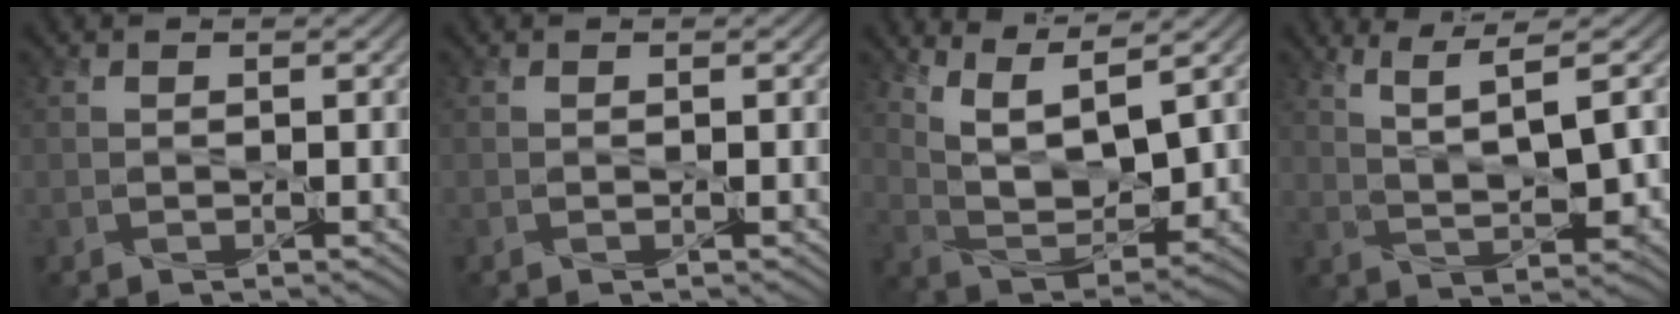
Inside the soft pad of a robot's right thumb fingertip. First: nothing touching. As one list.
[{"total": 0.0}, {"total": 8.9, "force": [5.8, 2.6, 6.3], "torque": [-0.127, -0.006, 0.106]}, {"total": 4.4, "force": [2.3, 0.3, 3.8], "torque": [-0.086, -0.001, 0.051]}]